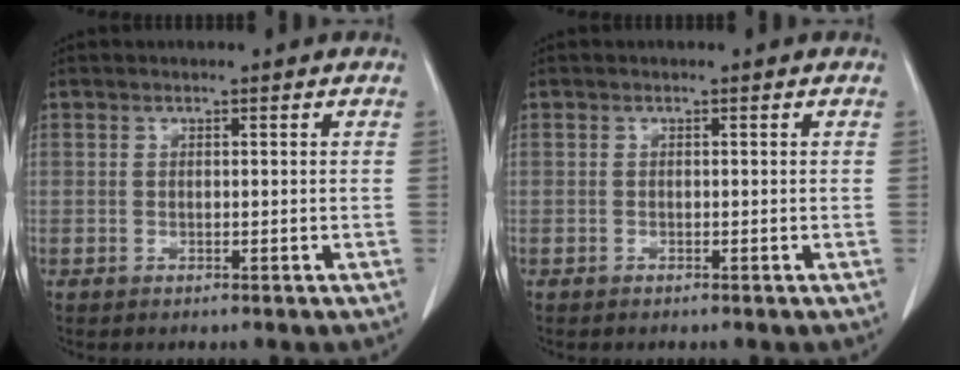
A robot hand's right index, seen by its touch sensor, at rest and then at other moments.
{"total": 0.0}